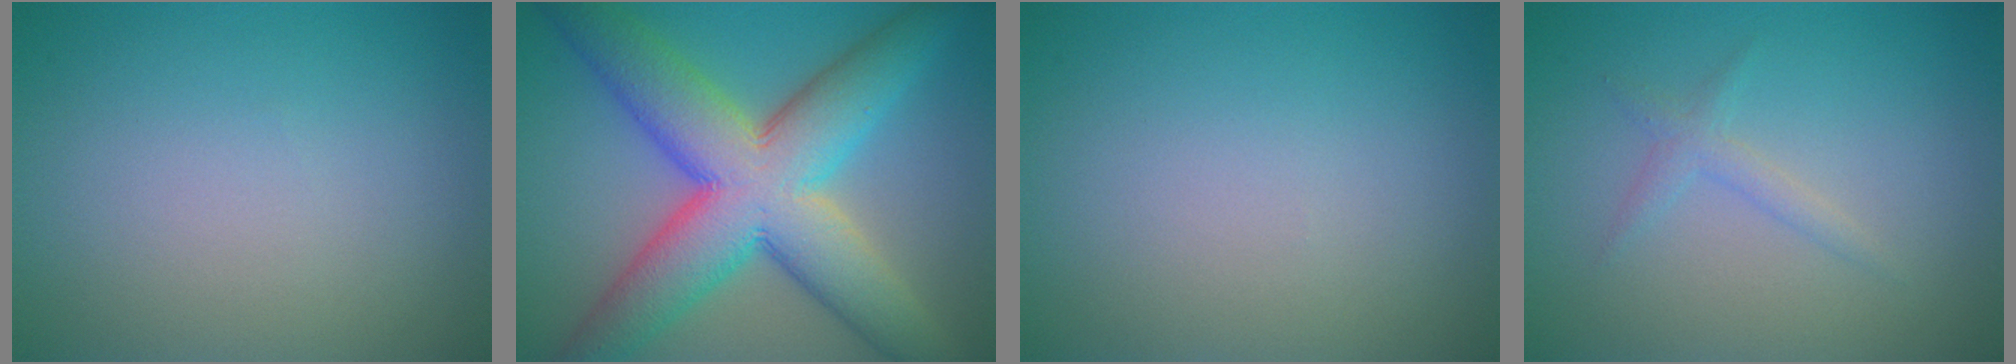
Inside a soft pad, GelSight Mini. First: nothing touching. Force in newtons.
{"total": 12.2, "press": 12.2, "slide": 0.2}
{"total": 0.0}
{"total": 1.3, "press": 1.3, "slide": 0.1}